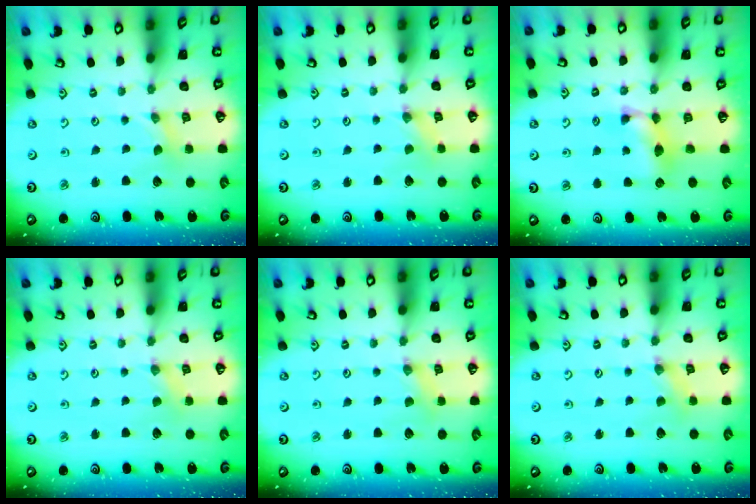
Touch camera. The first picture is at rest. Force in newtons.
{"total": 0.0}
{"total": 9.5, "press": 9.5, "slide": 0.3}
{"total": 0.0}
{"total": 1.1, "press": 1.1, "slide": 0.2}
{"total": 0.9, "press": 0.9, "slide": 0.3}